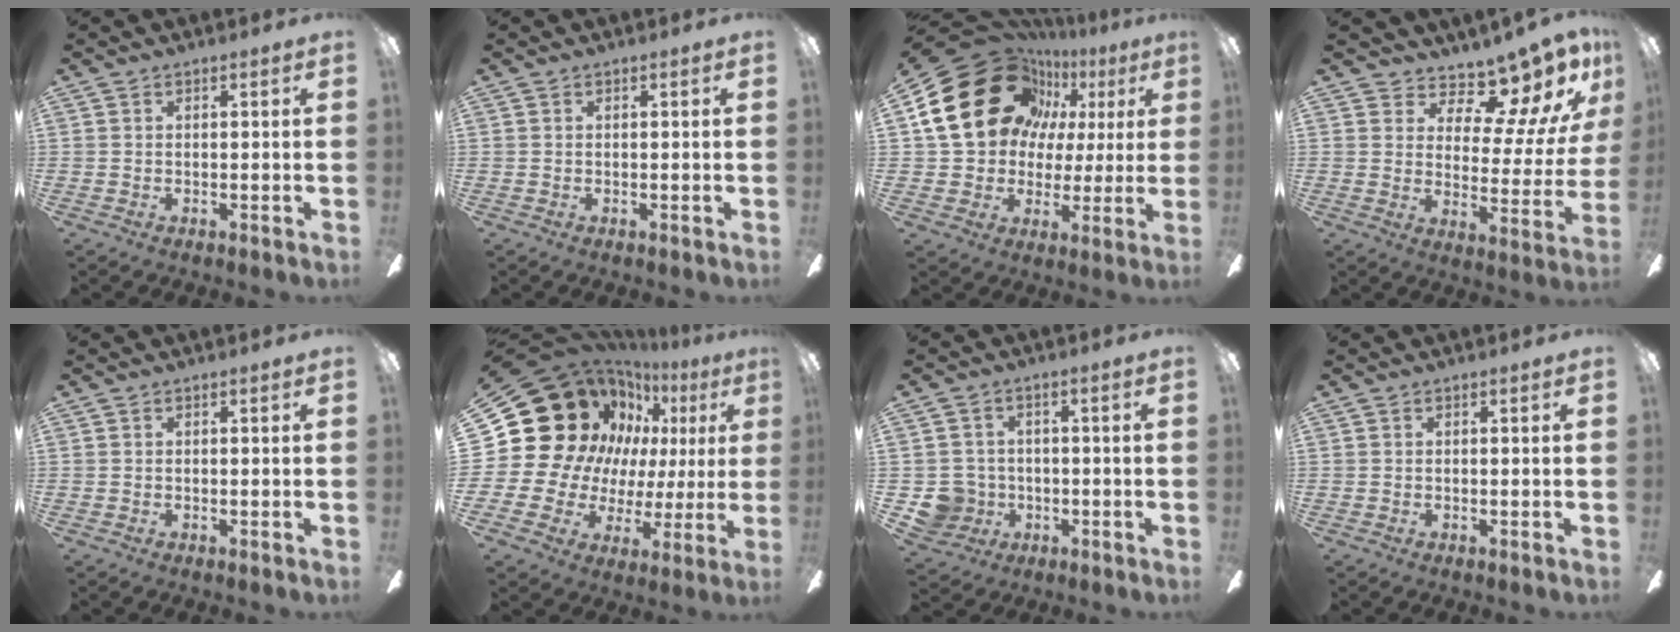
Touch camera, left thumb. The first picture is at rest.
{"total": 0.0}
{"total": 25.2, "force": [8.4, 20.1, 12.6], "torque": [-0.236, -0.038, 0.172]}
{"total": 13.1, "force": [10.5, 5.5, 5.4], "torque": [-0.085, -0.086, 0.184]}
{"total": 0.0}
{"total": 22.4, "force": [9.5, 17.5, 10.2], "torque": [-0.212, -0.077, 0.217]}
{"total": 6.7, "force": [-1.5, 6.4, 1.0], "torque": [-0.042, 0.008, -0.023]}
{"total": 0.0}